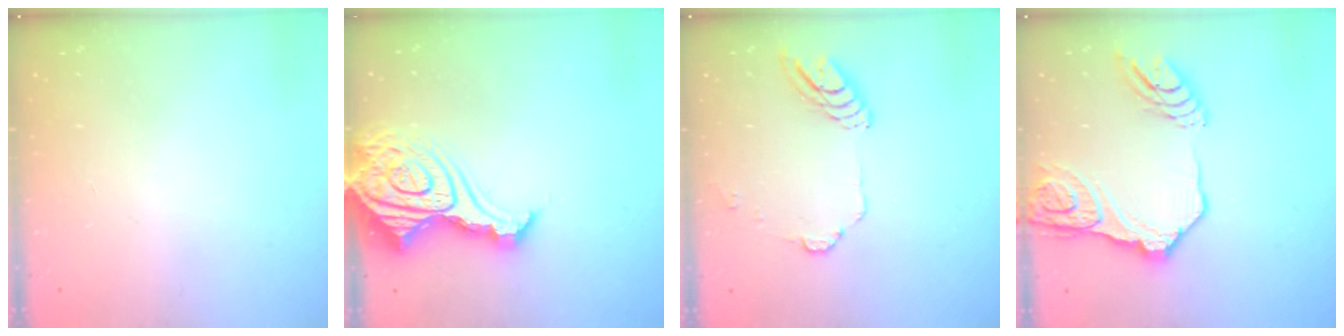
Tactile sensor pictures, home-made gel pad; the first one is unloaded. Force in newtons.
{"total": 20.6, "press": 20.4, "slide": 2.4}
{"total": 8.4, "press": 8.4, "slide": 0.3}
{"total": 18.3, "press": 18.2, "slide": 1.9}